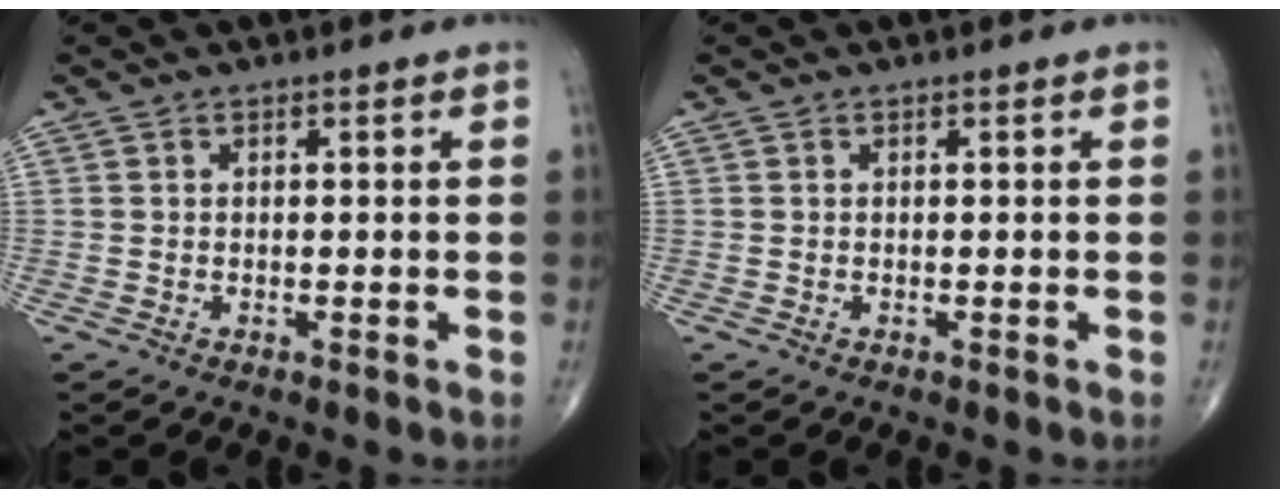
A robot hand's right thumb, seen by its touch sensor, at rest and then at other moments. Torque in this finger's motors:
{"motor_torque": [-0.24, 0.24, 0.00, 0.00, 0.00]}